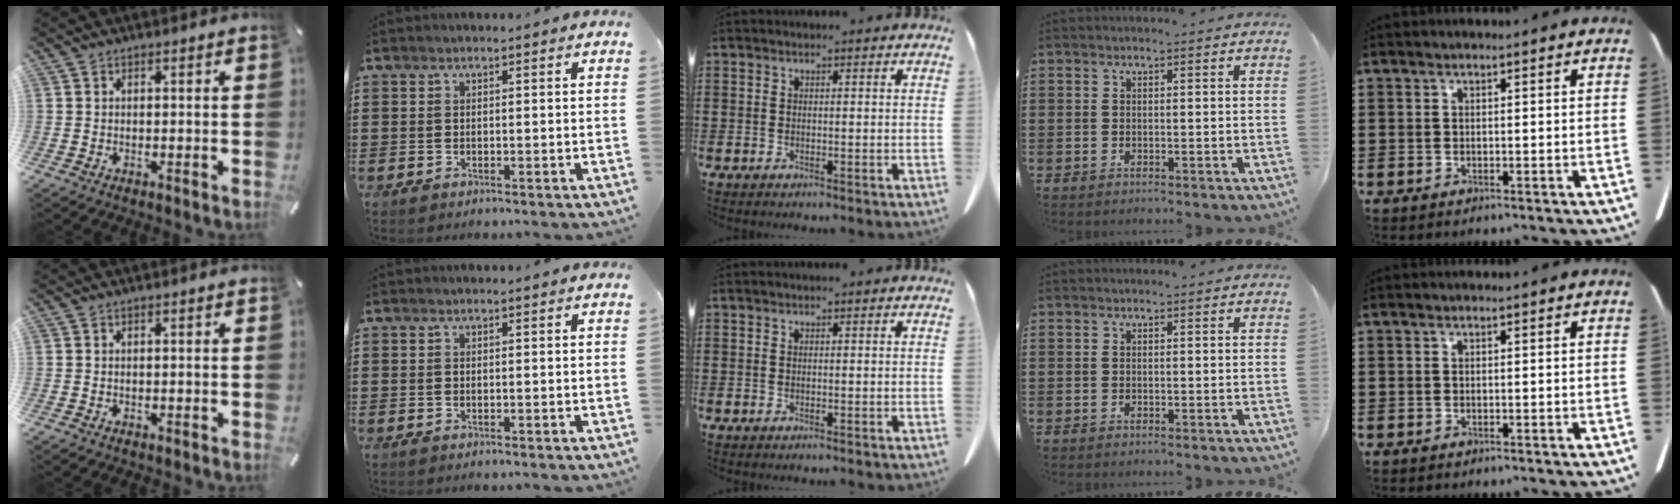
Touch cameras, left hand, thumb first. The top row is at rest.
{}